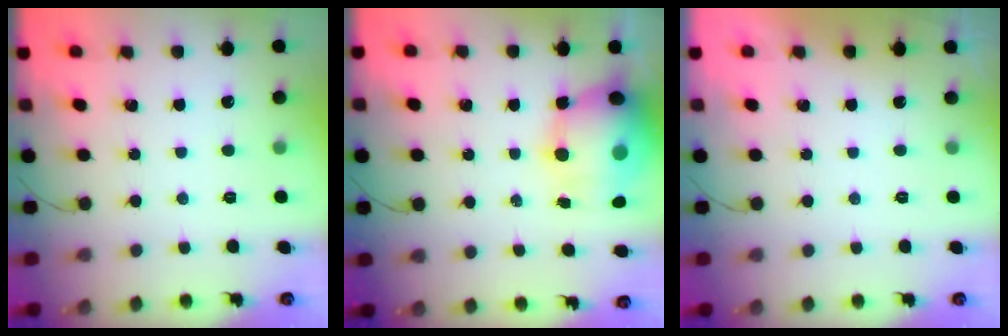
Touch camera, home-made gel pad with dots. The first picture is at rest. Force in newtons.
{"total": 16.9, "press": 16.3, "slide": 4.5}
{"total": 0.0}